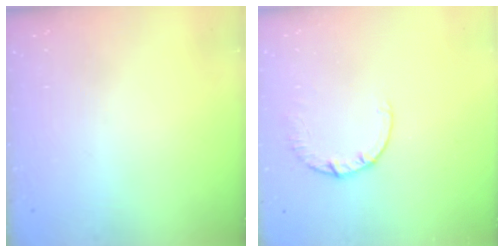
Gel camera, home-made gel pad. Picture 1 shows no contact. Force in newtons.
{"total": 2.4, "press": 2.4, "slide": 0.2}